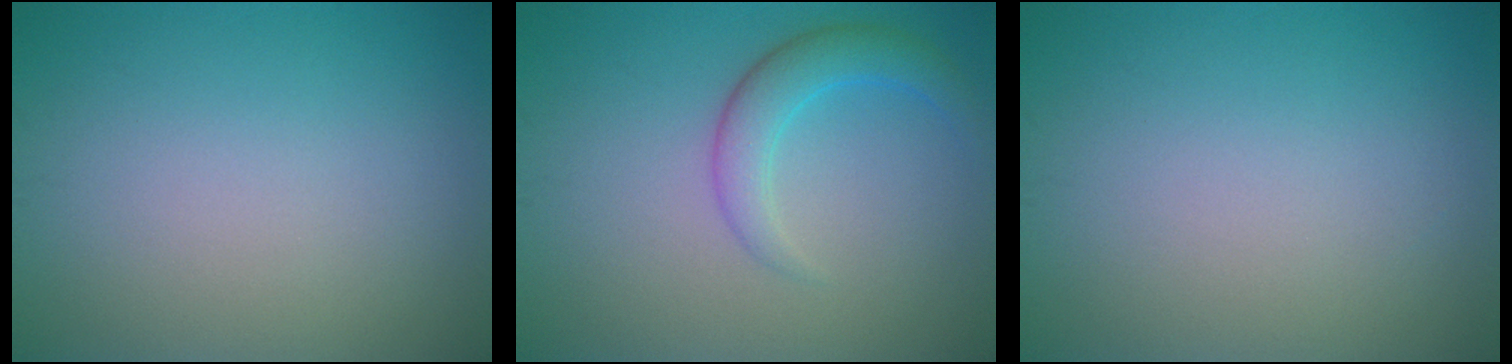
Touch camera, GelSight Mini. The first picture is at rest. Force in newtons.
{"total": 3.2, "press": 3.2, "slide": 0.1}
{"total": 0.0}